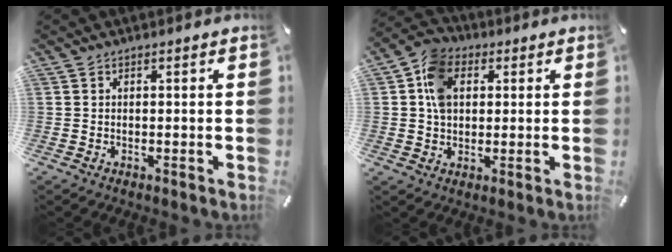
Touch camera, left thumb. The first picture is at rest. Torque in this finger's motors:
{"motor_torque": [0.70, 0.96, 0.70, -0.60, 0.04]}